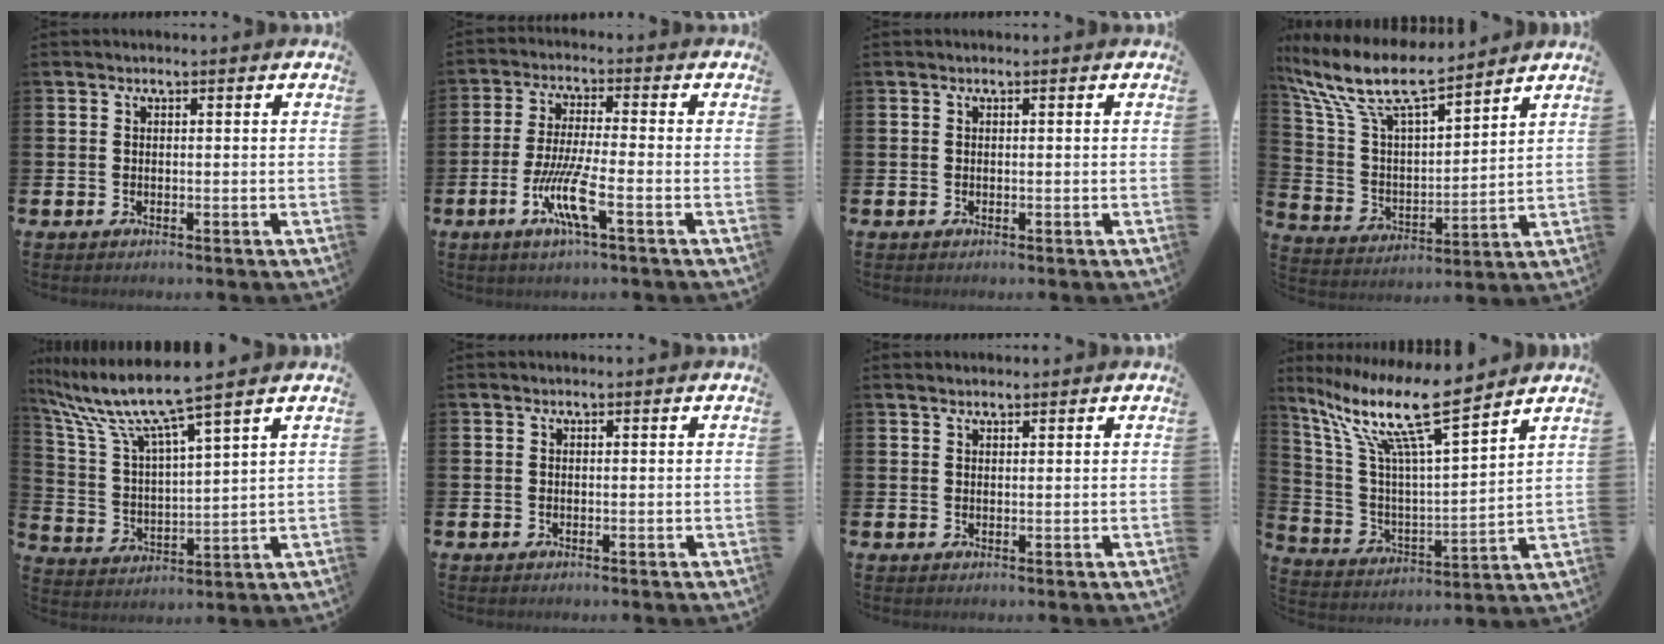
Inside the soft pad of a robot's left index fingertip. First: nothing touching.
{"total": 7.1, "force": [-3.0, 0.6, 6.4], "torque": [-0.134, -0.012, -0.056]}
{"total": 0.0}
{"total": 10.6, "force": [9.1, 2.2, 4.9], "torque": [-0.137, -0.051, 0.158]}
{"total": 9.1, "force": [7.9, 0.0, 4.4], "torque": [-0.121, -0.044, 0.133]}
{"total": 0.0}
{"total": 1.2, "force": [1.2, 0.3, 0.2], "torque": [-0.001, 0.001, 0.022]}
{"total": 13.5, "force": [10.3, 2.1, 8.5], "torque": [-0.194, -0.055, 0.173]}